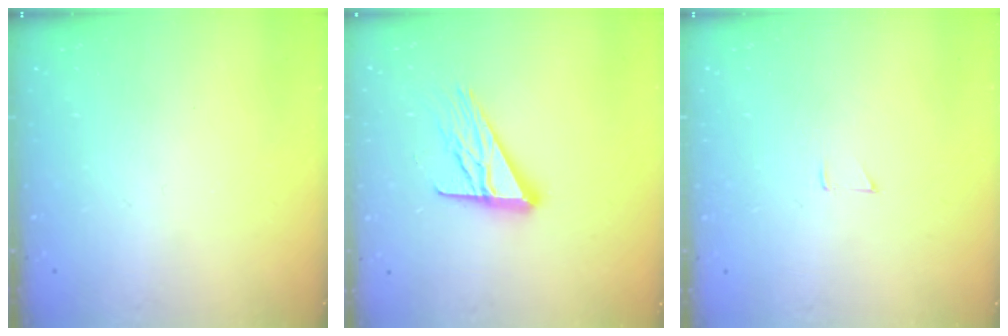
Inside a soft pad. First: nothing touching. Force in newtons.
{"total": 13.8, "press": 13.8, "slide": 1.1}
{"total": 4.1, "press": 4.1, "slide": 0.3}